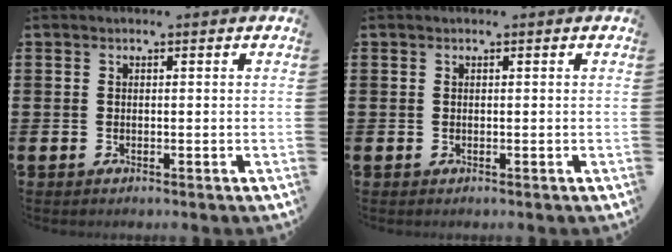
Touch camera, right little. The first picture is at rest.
{"total": 0.0}